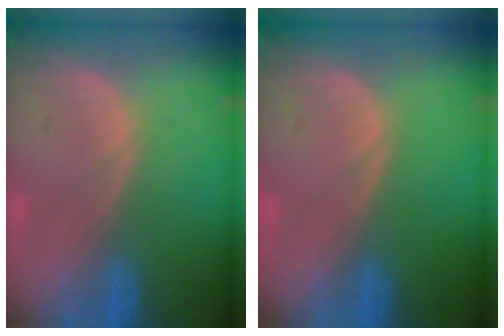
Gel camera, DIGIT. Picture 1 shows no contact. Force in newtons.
{"total": 0.0}